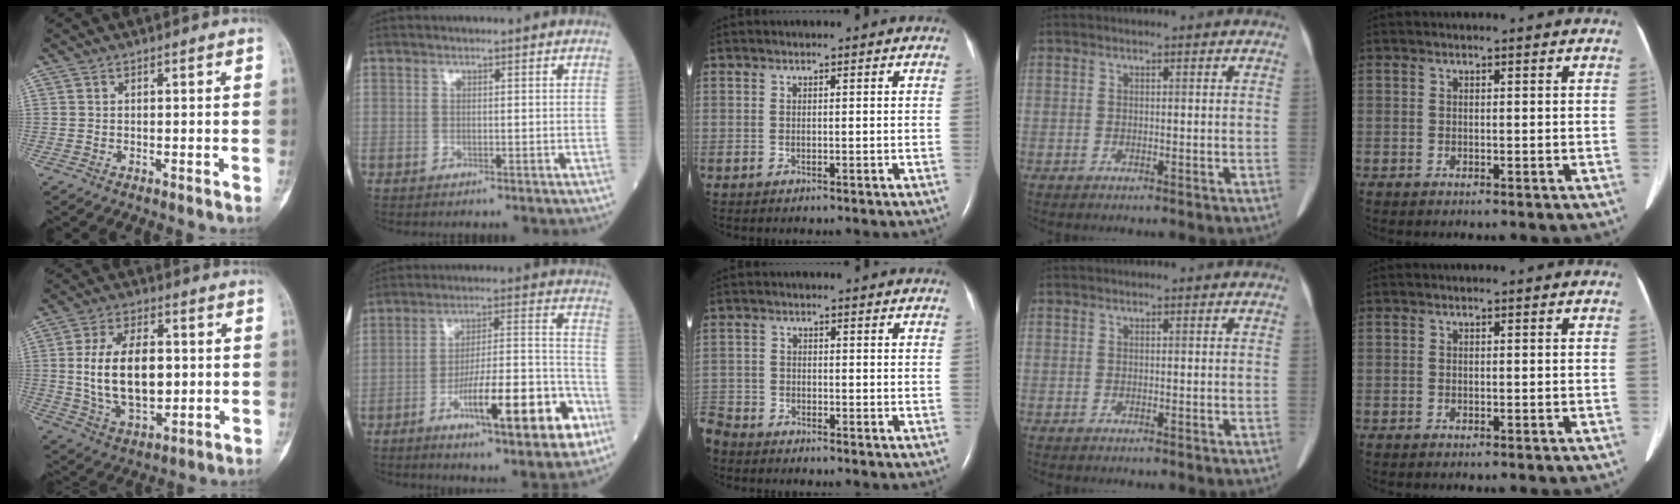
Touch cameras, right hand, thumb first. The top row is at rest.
{"thumb": {"total": 15.9, "force": [0.8, 9.2, 13.0], "torque": [-0.208, -0.003, 0.022]}, "index": {"total": 17.2, "force": [-8.0, 2.8, 15.0], "torque": [-0.221, 0.015, -0.113]}, "middle": {"total": 4.6, "force": [-4.5, 1.2, 0.3], "torque": [0.002, -0.010, -0.091]}}